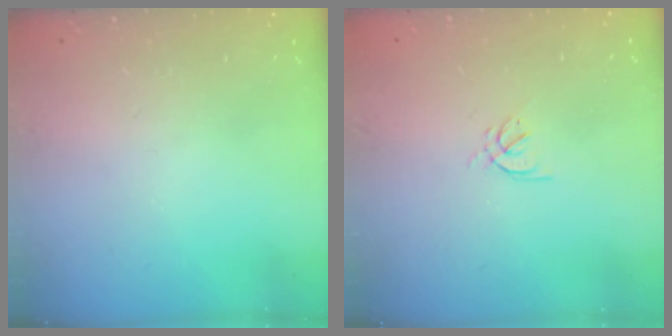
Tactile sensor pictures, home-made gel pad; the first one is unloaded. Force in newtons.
{"total": 2.2, "press": 2.1, "slide": 0.7}